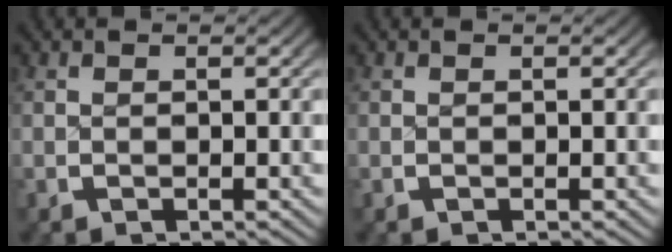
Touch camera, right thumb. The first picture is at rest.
{"total": 0.0}